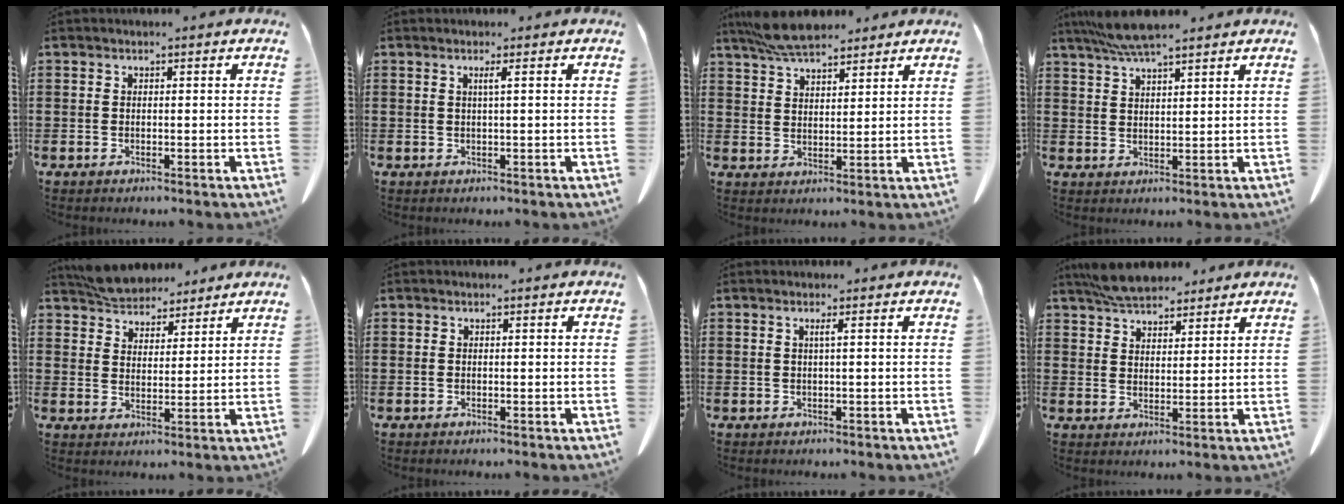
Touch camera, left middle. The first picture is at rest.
{"total": 1.3, "force": [0.4, -0.3, 1.2], "torque": [-0.021, -0.004, 0.005]}
{"total": 7.3, "force": [6.3, 1.8, 3.2], "torque": [-0.080, -0.008, 0.120]}
{"total": 5.7, "force": [4.8, 0.4, 3.1], "torque": [-0.073, -0.007, 0.087]}
{"total": 5.8, "force": [5.5, 1.5, 0.5], "torque": [-0.031, -0.016, 0.105]}
{"total": 0.0}
{"total": 1.0, "force": [0.3, -0.2, 1.0], "torque": [-0.018, -0.003, 0.004]}
{"total": 6.3, "force": [5.6, 1.9, 2.0], "torque": [-0.055, -0.009, 0.108]}